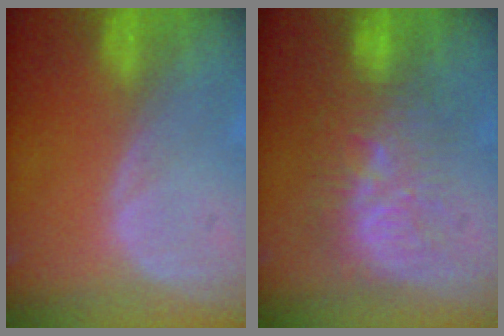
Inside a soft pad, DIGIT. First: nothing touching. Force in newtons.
{"total": 9.2, "press": 8.8, "slide": 2.5}